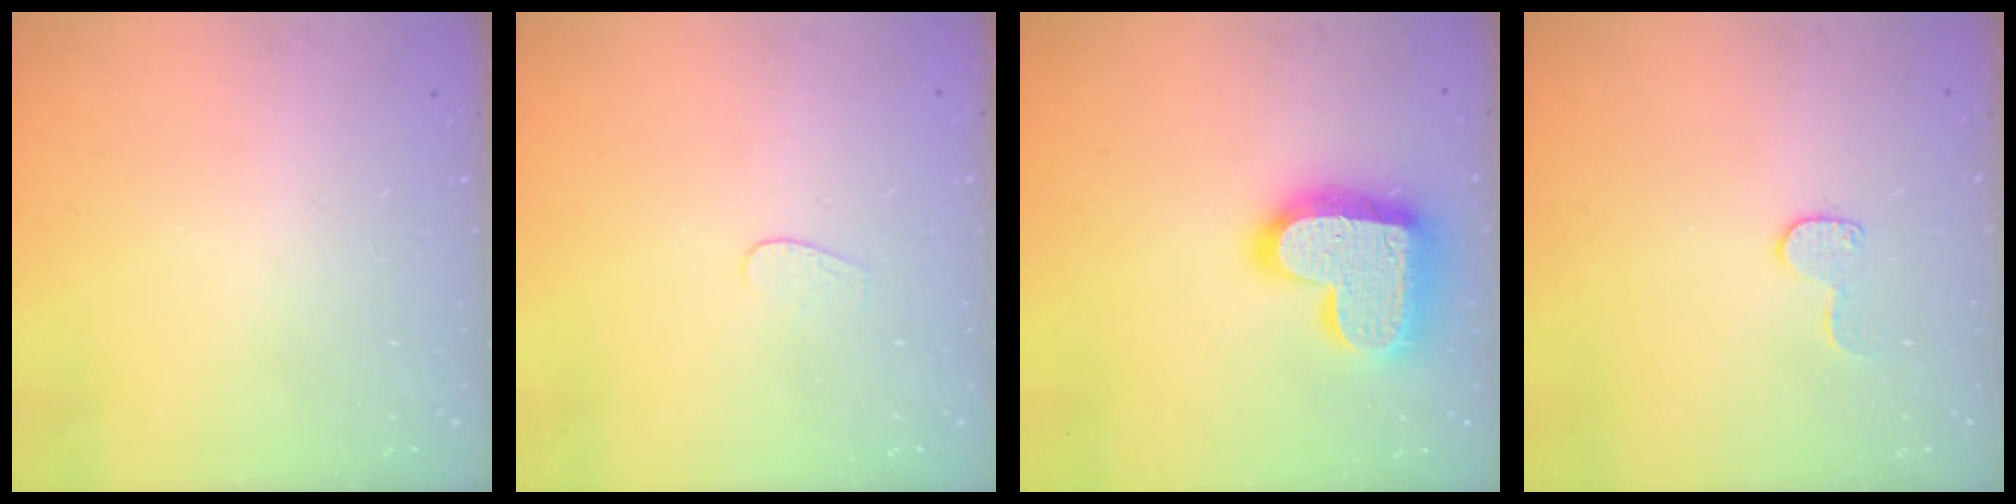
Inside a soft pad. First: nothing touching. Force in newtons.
{"total": 3.5, "press": 3.5, "slide": 0.3}
{"total": 22.2, "press": 22.1, "slide": 1.5}
{"total": 8.4, "press": 8.4, "slide": 0.5}